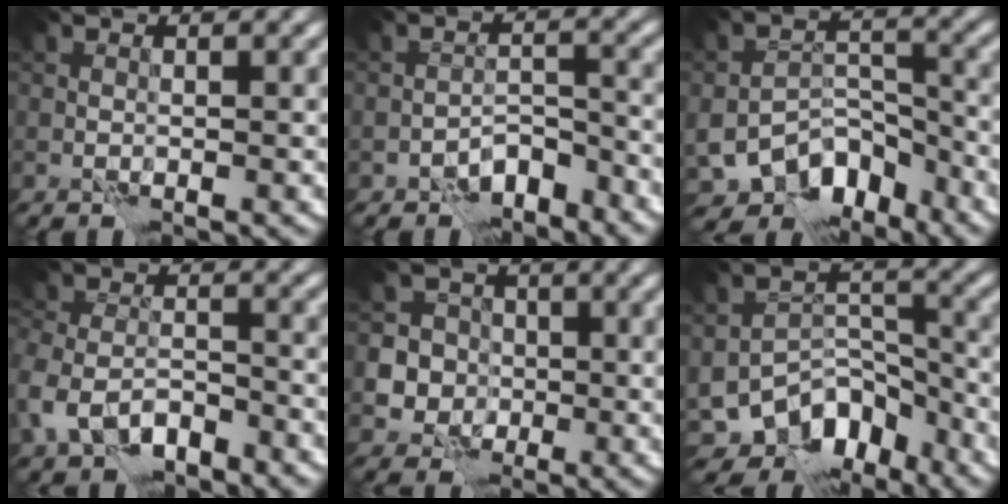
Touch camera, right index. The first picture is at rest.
{"total": 4.4, "force": [-3.5, 1.8, 2.1], "torque": [-0.024, 0.007, -0.060]}
{"total": 8.3, "force": [-5.5, 4.6, 4.1], "torque": [-0.063, -0.014, -0.085]}
{"total": 5.8, "force": [-3.4, 3.5, 3.2], "torque": [-0.065, -0.004, -0.070]}
{"total": 7.9, "force": [-1.9, 7.5, 1.3], "torque": [-0.020, -0.006, -0.064]}
{"total": 9.7, "force": [-6.3, 5.5, 4.8], "torque": [-0.082, -0.009, -0.088]}